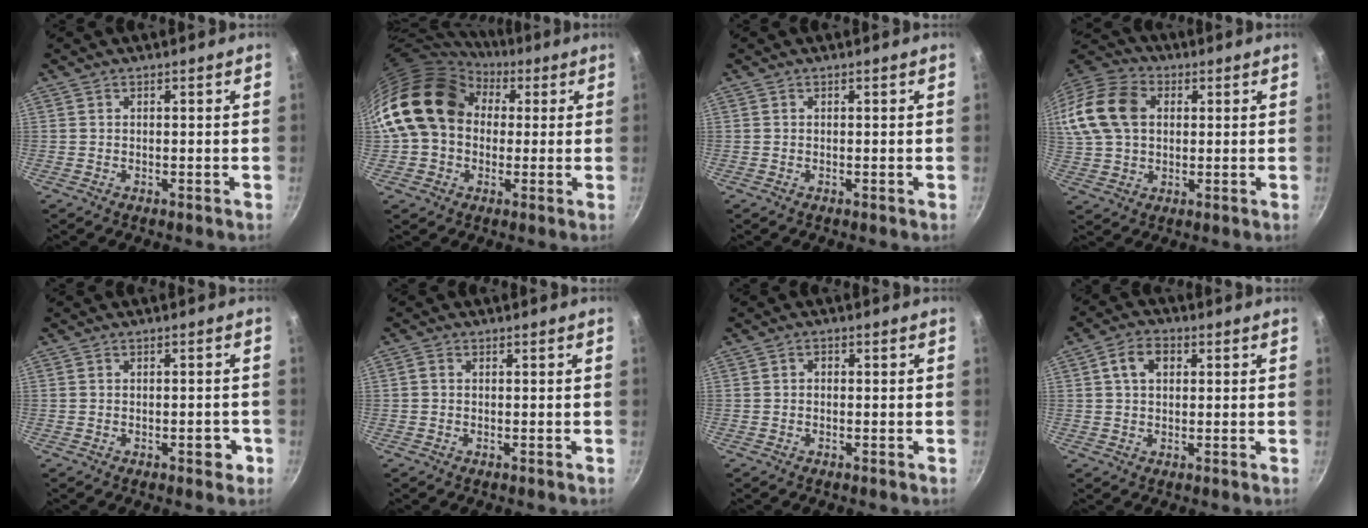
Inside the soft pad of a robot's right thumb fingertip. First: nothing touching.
{"total": 16.4, "force": [3.6, 13.0, 9.3], "torque": [-0.135, 0.030, 0.051]}
{"total": 0.0}
{"total": 21.2, "force": [4.9, 15.7, 13.3], "torque": [-0.303, 0.034, 0.081]}
{"total": 2.9, "force": [-1.2, 1.4, 2.2], "torque": [-0.014, 0.012, -0.014]}
{"total": 0.9, "force": [-0.1, 0.7, 0.5], "torque": [-0.010, 0.005, -0.002]}
{"total": 1.0, "force": [-0.2, 0.8, 0.5], "torque": [-0.007, 0.005, -0.004]}
{"total": 5.4, "force": [1.4, 3.8, 3.6], "torque": [-0.048, 0.008, 0.019]}